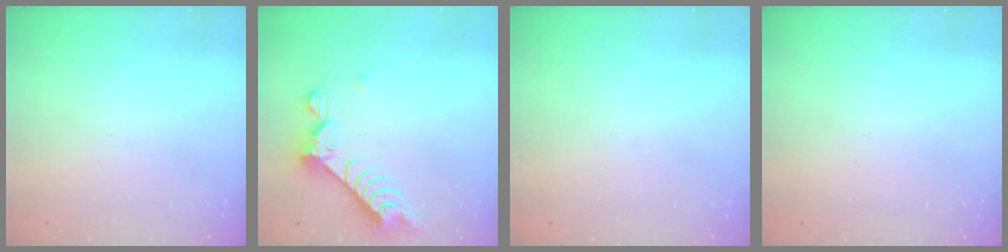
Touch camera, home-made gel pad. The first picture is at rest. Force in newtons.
{"total": 9.1, "press": 9.1, "slide": 0.6}
{"total": 1.7, "press": 1.7, "slide": 0.2}
{"total": 0.0}